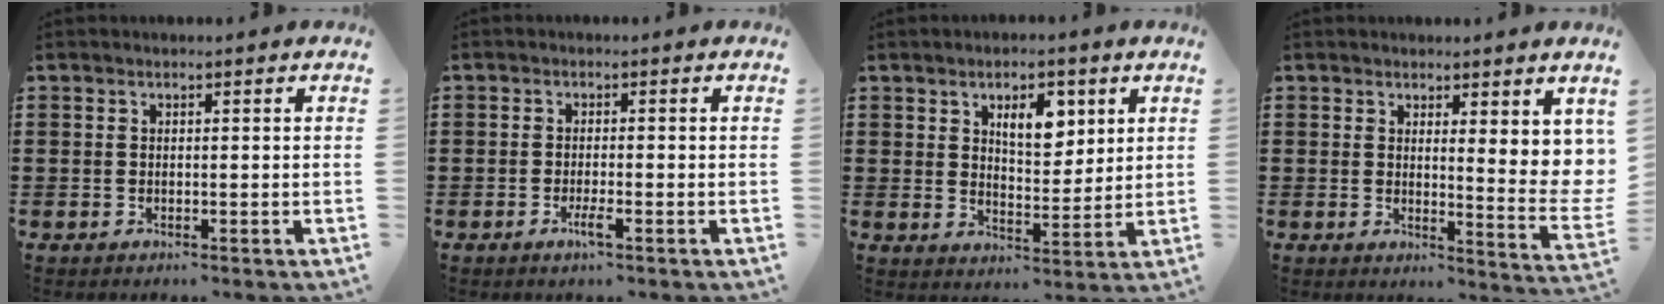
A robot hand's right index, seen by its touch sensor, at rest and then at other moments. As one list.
[{"total": 2.5, "force": [-1.3, 0.2, 2.2], "torque": [-0.043, -0.004, -0.025]}, {"total": 6.3, "force": [3.0, 3.2, 4.6], "torque": [-0.076, 0.003, 0.046]}, {"total": 3.6, "force": [2.5, 0.8, 2.5], "torque": [-0.045, -0.023, 0.040]}]